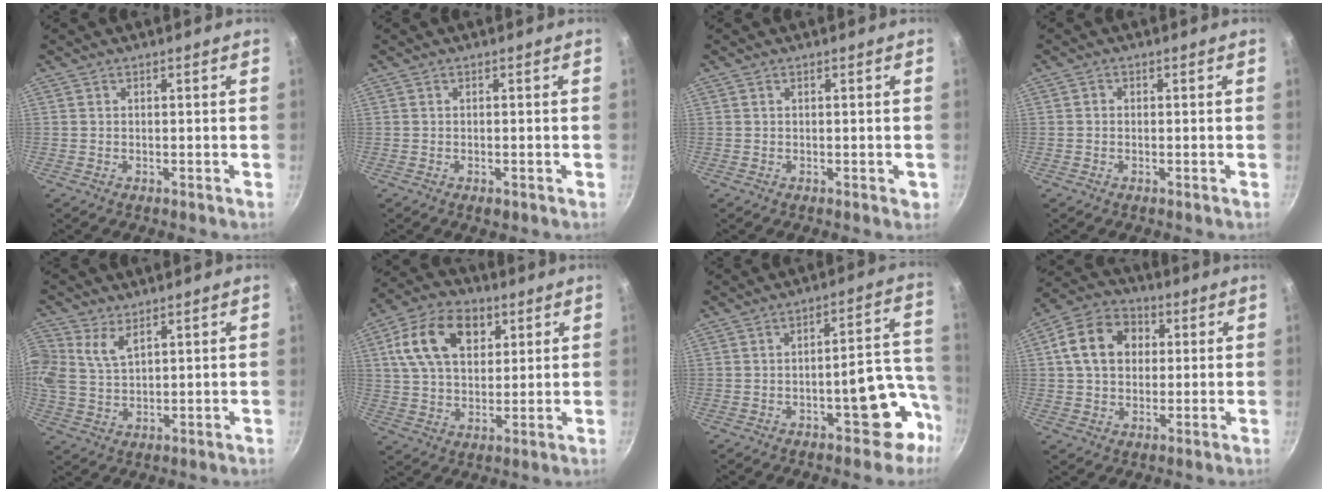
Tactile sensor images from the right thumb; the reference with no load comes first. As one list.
[{"total": 1.4, "force": [-0.7, 0.6, 1.0], "torque": [-0.014, -0.003, -0.010]}, {"total": 1.4, "force": [-0.1, 0.7, 1.2], "torque": [-0.007, 0.000, 0.000]}, {"total": 0.6, "force": [-0.1, 0.6, 0.2], "torque": [-0.003, 0.004, -0.002]}, {"total": 7.4, "force": [3.6, 4.6, 4.5], "torque": [-0.091, -0.006, 0.071]}, {"total": 15.3, "force": [5.6, 9.9, 10.2], "torque": [-0.160, 0.000, 0.090]}, {"total": 11.4, "force": [-4.9, 5.3, 8.8], "torque": [-0.048, 0.062, -0.055]}, {"total": 11.9, "force": [2.4, 9.2, 7.1], "torque": [-0.101, 0.016, 0.025]}]